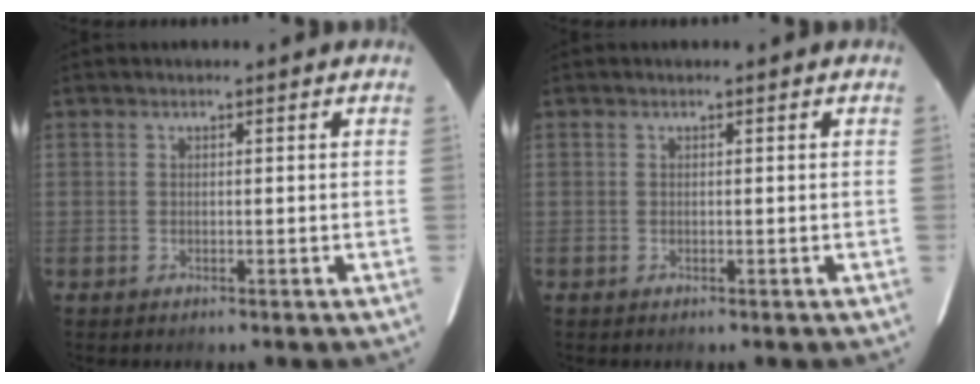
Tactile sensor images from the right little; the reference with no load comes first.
{"total": 0.0}